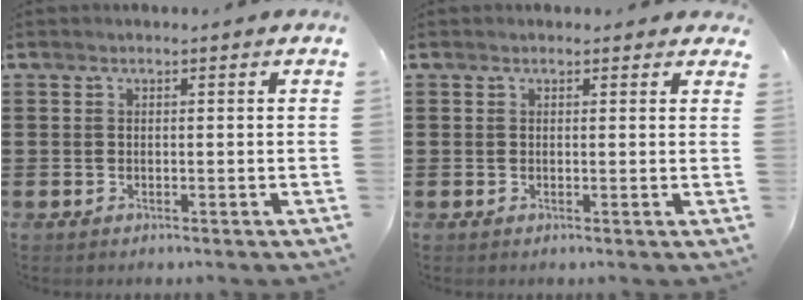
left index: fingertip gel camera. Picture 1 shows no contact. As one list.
[{"total": 0.8, "force": [0.6, 0.5, 0.1], "torque": [-0.004, 0.005, 0.011]}]